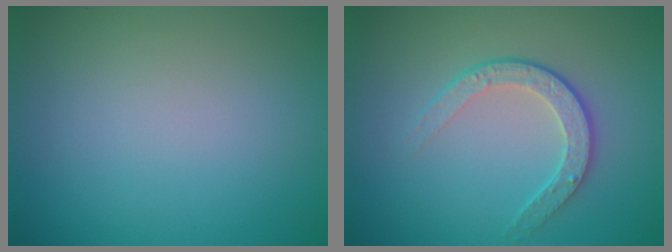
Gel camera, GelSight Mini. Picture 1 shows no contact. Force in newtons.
{"total": 2.6, "press": 2.0, "slide": 1.7}